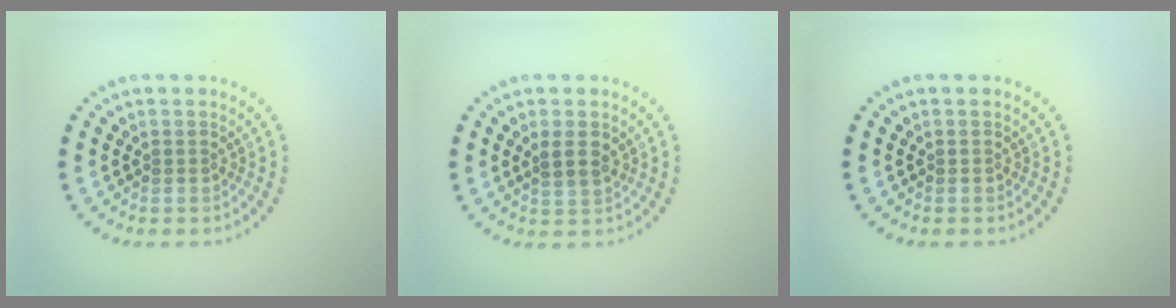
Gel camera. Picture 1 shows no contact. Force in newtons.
{"total": 1.5, "press": 1.4, "slide": 0.7}
{"total": 0.0}